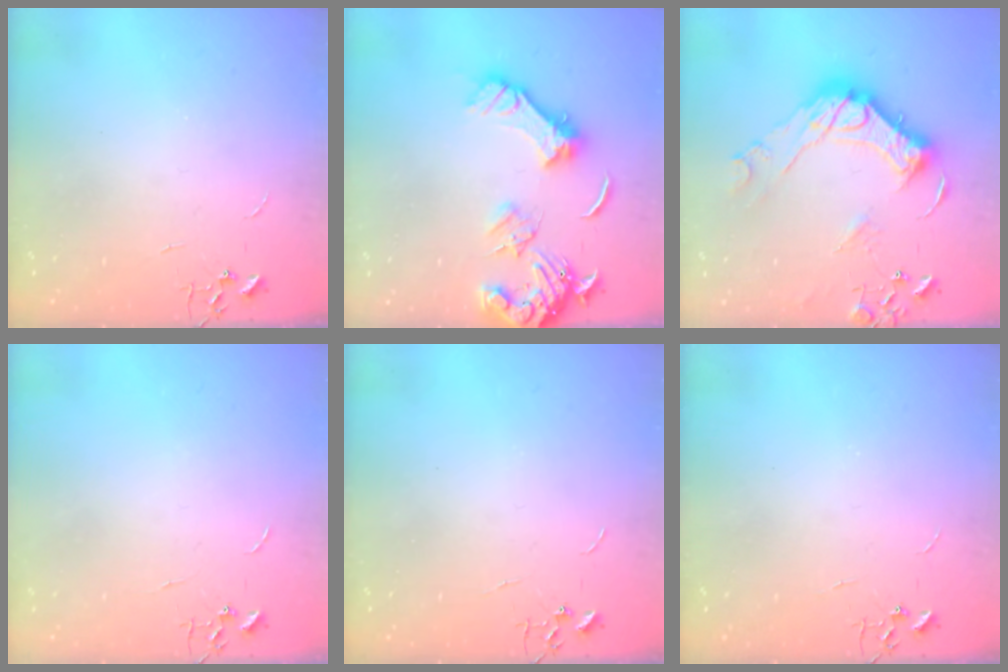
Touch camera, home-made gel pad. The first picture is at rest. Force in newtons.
{"total": 13.9, "press": 13.6, "slide": 2.7}
{"total": 19.0, "press": 18.9, "slide": 1.6}
{"total": 0.0}
{"total": 0.0}
{"total": 0.0}